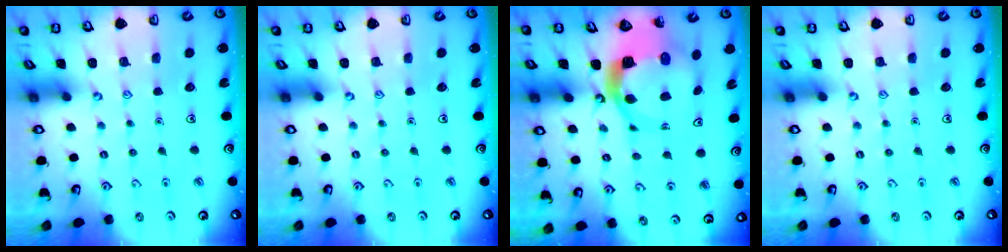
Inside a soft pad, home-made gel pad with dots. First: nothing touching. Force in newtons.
{"total": 0.0}
{"total": 8.9, "press": 8.9, "slide": 1.2}
{"total": 0.0}